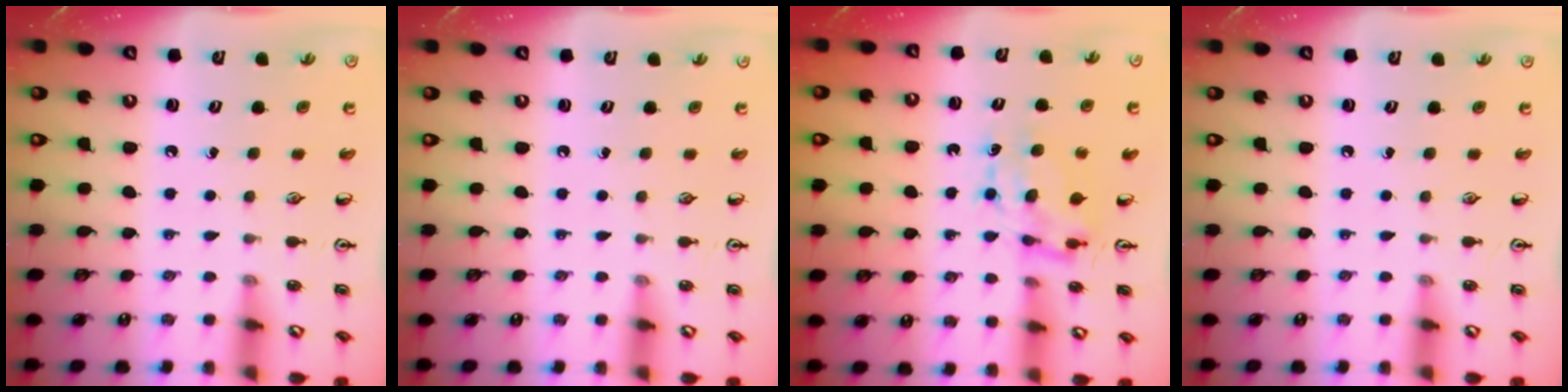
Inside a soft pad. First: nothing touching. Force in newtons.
{"total": 0.0}
{"total": 6.5, "press": 6.4, "slide": 0.6}
{"total": 0.0}